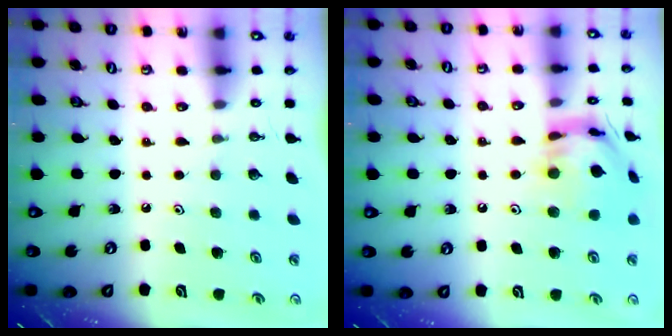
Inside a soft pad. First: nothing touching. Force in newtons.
{"total": 14.1, "press": 14.0, "slide": 1.4}